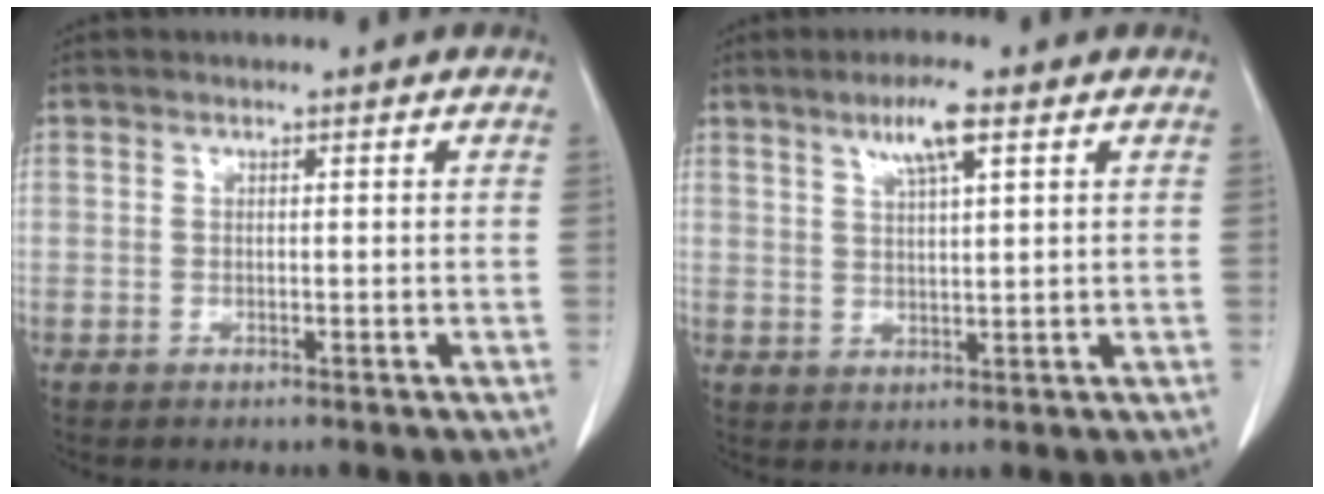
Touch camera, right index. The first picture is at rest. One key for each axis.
{"total": 5.2, "fx": 2.9, "fy": 0.4, "fz": 4.3, "tx": -0.079, "ty": 0.003, "tz": 0.052}